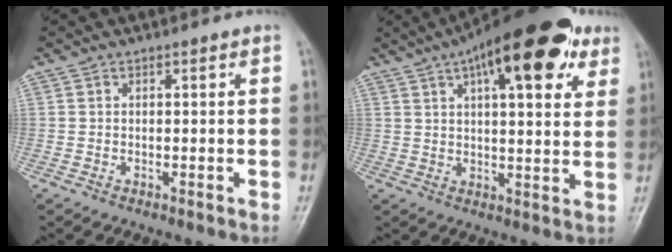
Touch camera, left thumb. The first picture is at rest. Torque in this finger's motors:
{"motor_torque": [0.57, 0.56, 1.63, -1.14, 0.26]}